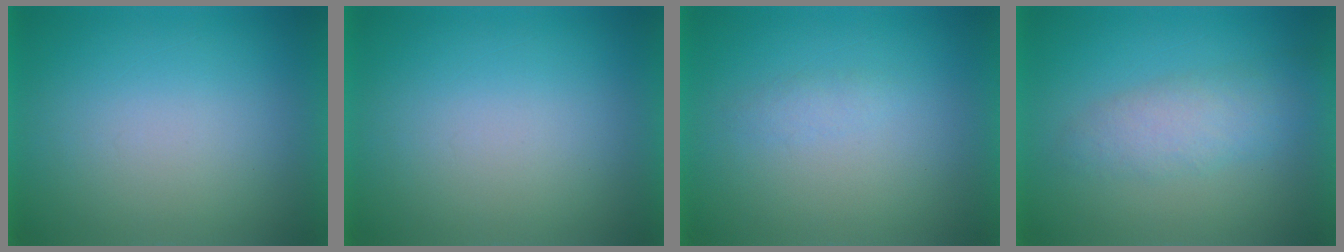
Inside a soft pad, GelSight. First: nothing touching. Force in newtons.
{"total": 0.0}
{"total": 1.5}
{"total": 3.2}